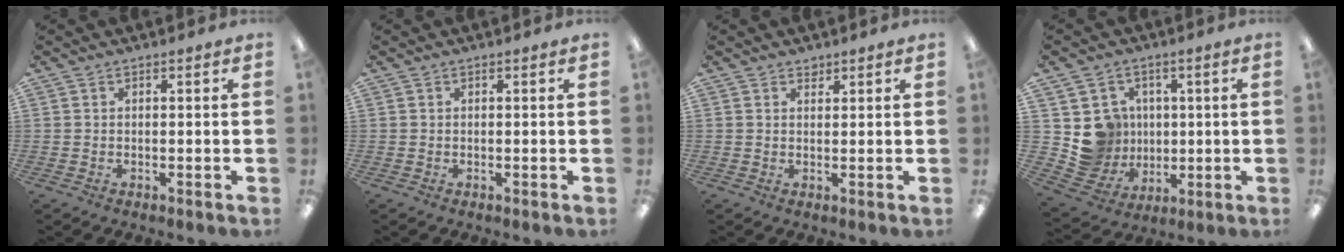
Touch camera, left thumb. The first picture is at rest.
{"total": 0.0}
{"total": 1.3, "force": [1.2, 0.4, 0.0], "torque": [0.006, -0.005, 0.021]}
{"total": 9.8, "force": [2.3, 9.5, 1.2], "torque": [-0.045, -0.012, 0.060]}